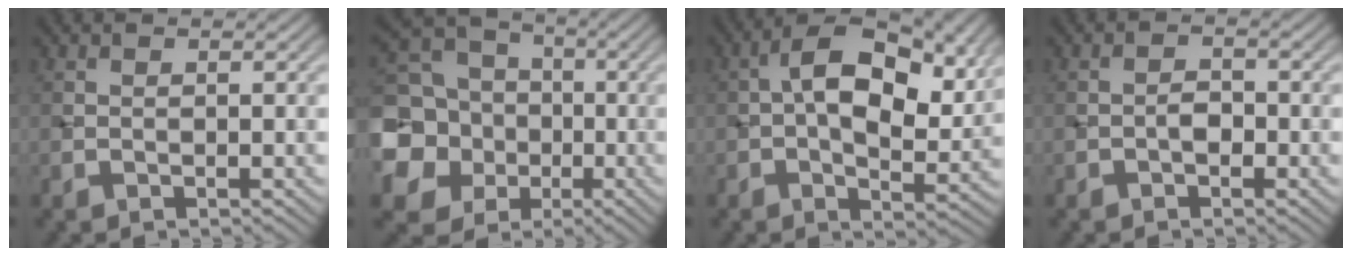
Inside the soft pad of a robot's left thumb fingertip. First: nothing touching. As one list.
[{"total": 16.1, "force": [-2.2, 14.7, 6.2], "torque": [-0.228, -0.018, -0.063]}, {"total": 12.0, "force": [2.4, 6.7, 9.7], "torque": [-0.166, 0.001, 0.038]}, {"total": 1.6, "force": [-0.7, 1.0, 1.1], "torque": [-0.017, 0.004, -0.015]}]